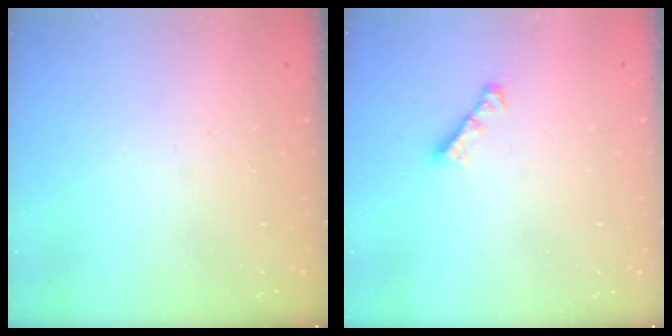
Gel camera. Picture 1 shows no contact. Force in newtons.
{"total": 3.0, "press": 3.0, "slide": 0.3}